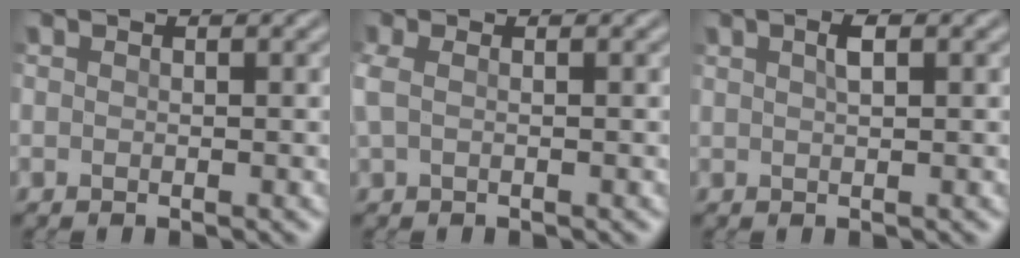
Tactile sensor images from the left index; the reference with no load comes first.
{"total": 1.6, "force": [0.2, 0.7, 1.4], "torque": [-0.036, 0.003, -0.001]}
{"total": 1.5, "force": [0.6, 0.4, 1.2], "torque": [-0.025, 0.004, 0.010]}